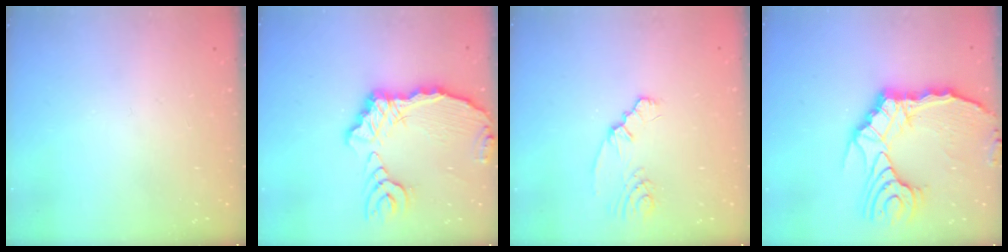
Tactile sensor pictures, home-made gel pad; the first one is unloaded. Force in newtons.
{"total": 14.4, "press": 14.3, "slide": 2.0}
{"total": 2.3, "press": 2.3, "slide": 0.5}
{"total": 17.7, "press": 17.5, "slide": 2.2}